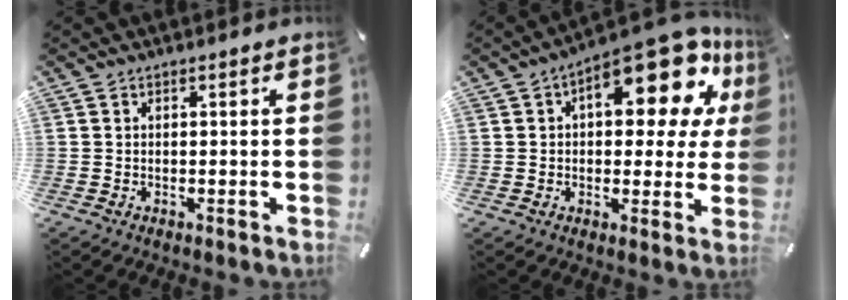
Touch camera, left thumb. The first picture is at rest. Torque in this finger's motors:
{"motor_torque": [1.73, 1.69, 0.57, -0.09, 0.20]}